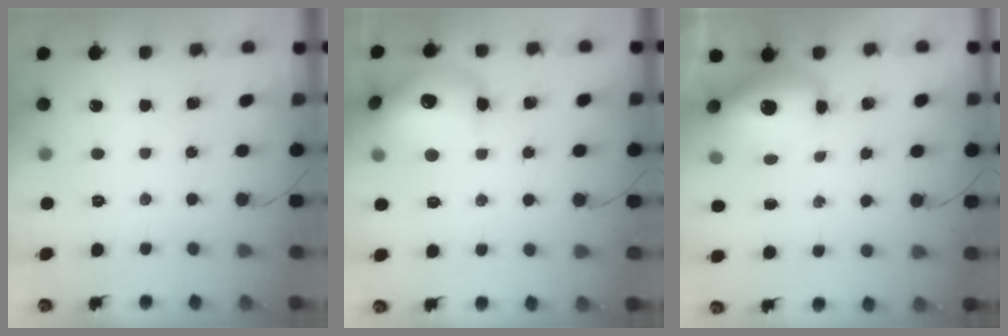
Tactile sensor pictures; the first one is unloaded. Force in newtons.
{"total": 18.0, "press": 17.9, "slide": 1.8}
{"total": 11.9, "press": 11.5, "slide": 2.8}